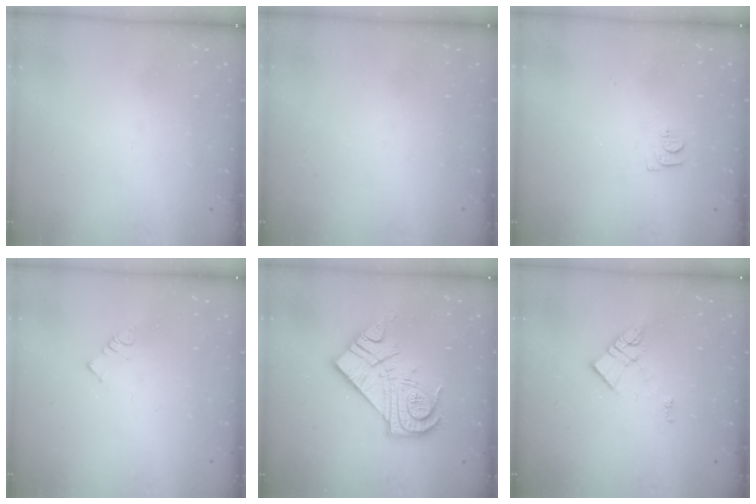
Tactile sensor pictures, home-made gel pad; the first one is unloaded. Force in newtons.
{"total": 1.8, "press": 1.7, "slide": 0.1}
{"total": 6.2, "press": 6.2, "slide": 0.6}
{"total": 2.7, "press": 2.7, "slide": 0.4}
{"total": 16.2, "press": 16.1, "slide": 1.4}
{"total": 8.5, "press": 8.5, "slide": 0.5}